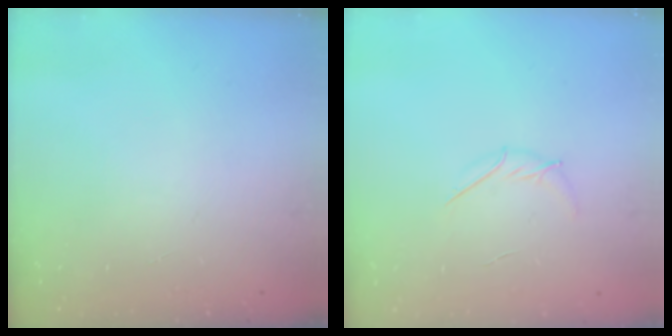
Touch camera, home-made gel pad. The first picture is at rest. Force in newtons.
{"total": 4.1, "press": 4.0, "slide": 1.0}